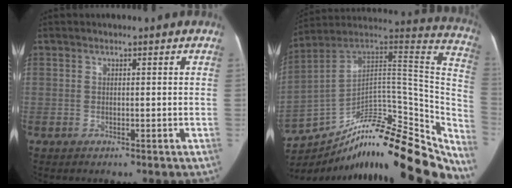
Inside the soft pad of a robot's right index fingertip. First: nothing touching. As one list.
[{"total": 28.2, "force": [-22.5, 7.4, 15.3], "torque": [-0.160, 0.056, -0.326]}]